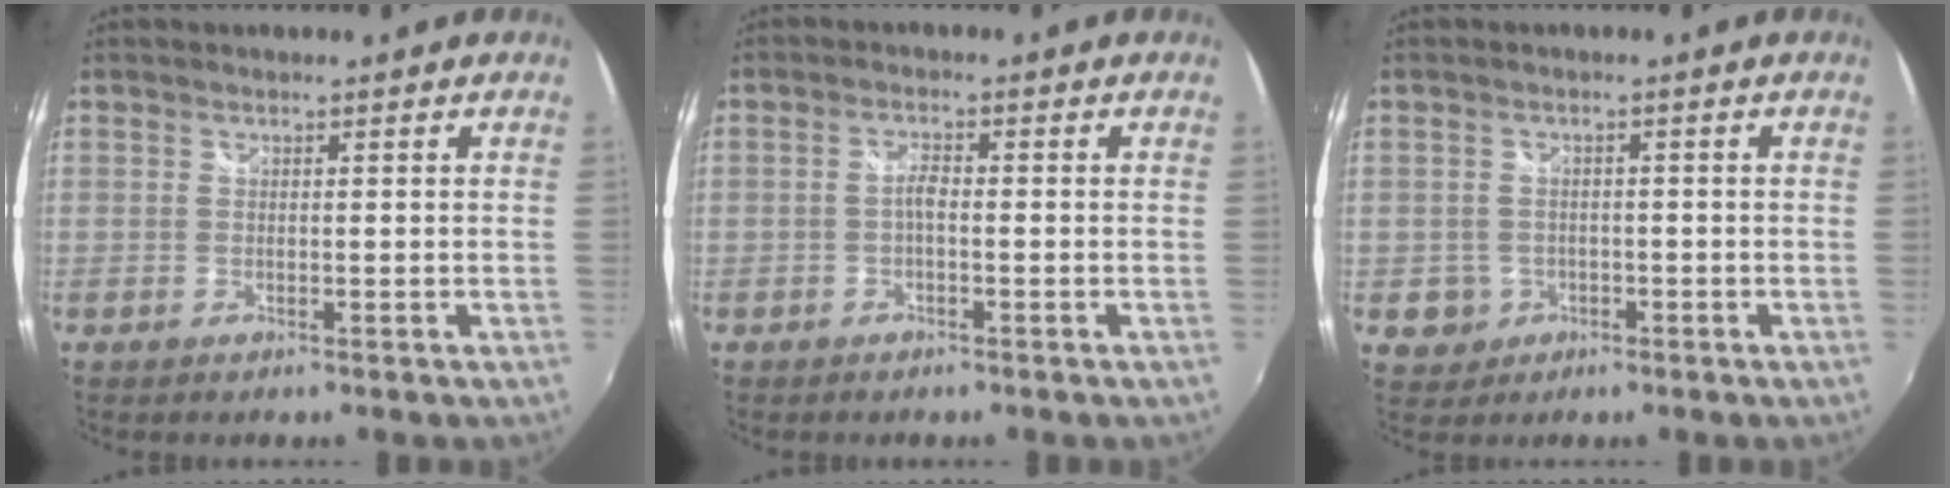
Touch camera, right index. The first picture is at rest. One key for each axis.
{"total": 1.9, "fx": -0.7, "fy": 0.6, "fz": 1.6, "tx": -0.035, "ty": 0.006, "tz": -0.016}
{"total": 4.0, "fx": -1.1, "fy": 3.8, "fz": 0.5, "tx": -0.020, "ty": 0.009, "tz": -0.010}